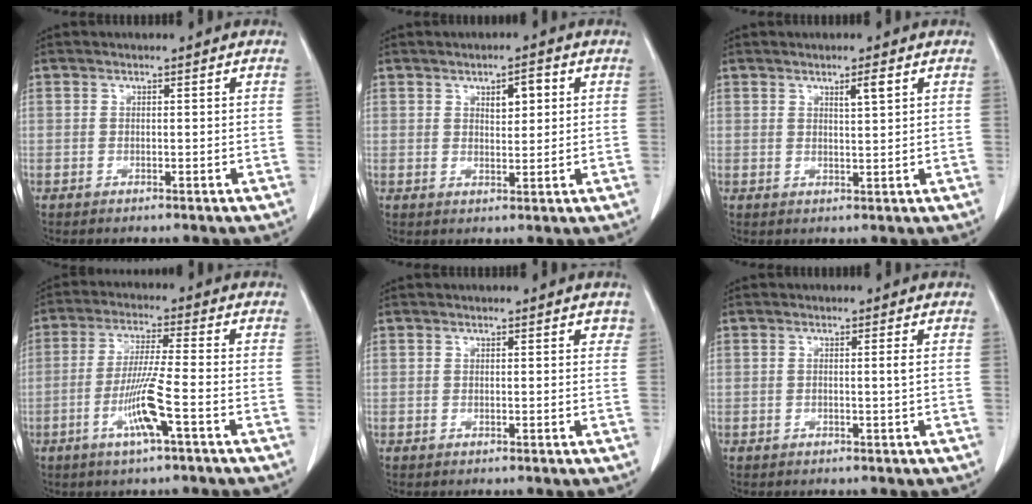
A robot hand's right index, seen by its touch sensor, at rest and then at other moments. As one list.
[{"total": 3.4, "force": [1.3, 1.3, 2.8], "torque": [-0.043, 0.003, 0.022]}, {"total": 2.2, "force": [1.2, 0.0, 1.8], "torque": [-0.034, -0.002, 0.021]}, {"total": 8.1, "force": [-3.1, -0.5, 7.5], "torque": [-0.147, -0.009, -0.062]}, {"total": 1.5, "force": [1.1, 0.8, 0.6], "torque": [0.006, 0.003, 0.007]}, {"total": 1.0, "force": [0.0, -0.4, 1.0], "torque": [-0.016, -0.001, -0.001]}]